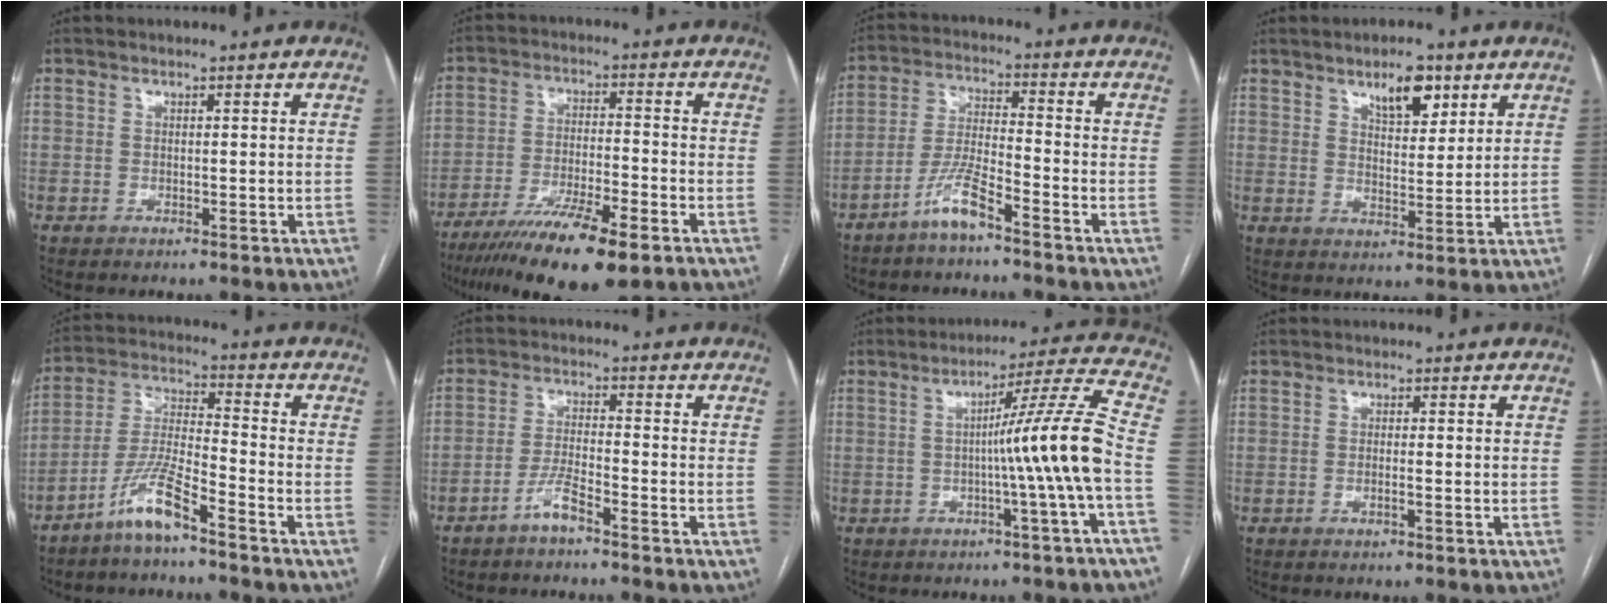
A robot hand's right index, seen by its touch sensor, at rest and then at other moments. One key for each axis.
{"total": 14.3, "fx": -9.7, "fy": 2.4, "fz": 10.3, "tx": -0.182, "ty": -0.031, "tz": -0.163}
{"total": 6.5, "fx": -4.7, "fy": 0.5, "fz": 4.4, "tx": -0.099, "ty": -0.003, "tz": -0.094}
{"total": 6.5, "fx": 4.0, "fy": 2.6, "fz": 4.4, "tx": -0.073, "ty": 0.002, "tz": 0.066}
{"total": 8.4, "fx": -6.0, "fy": 0.5, "fz": 5.9, "tx": -0.131, "ty": -0.011, "tz": -0.122}
{"total": 4.2, "fx": -3.1, "fy": 0.3, "fz": 2.7, "tx": -0.059, "ty": 0.003, "tz": -0.062}
{"total": 10.9, "fx": -2.1, "fy": -2.7, "fz": 10.3, "tx": -0.148, "ty": 0.010, "tz": -0.031}
{"total": 1.0, "fx": -0.4, "fy": 0.0, "fz": 1.0, "tx": -0.019, "ty": 0.000, "tz": -0.007}